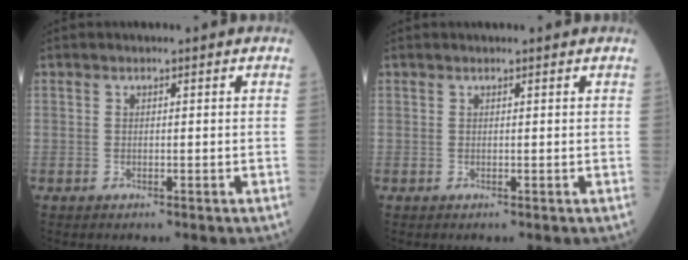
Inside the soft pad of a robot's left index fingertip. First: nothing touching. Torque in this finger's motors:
{"motor_torque": [0.19, -0.10, 0.03, 0.00]}